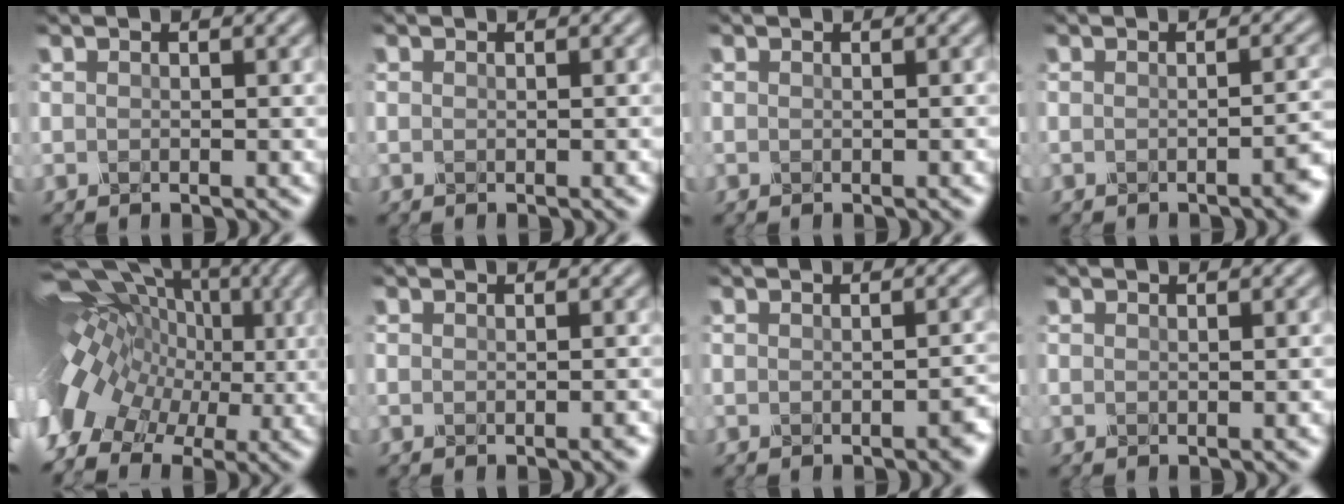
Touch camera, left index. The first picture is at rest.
{"total": 0.6, "force": [-0.1, 0.2, 0.5], "torque": [-0.003, -0.003, -0.001]}
{"total": 0.9, "force": [-0.2, 0.4, 0.8], "torque": [-0.003, -0.002, -0.002]}
{"total": 2.6, "force": [-1.2, 0.8, 2.1], "torque": [-0.017, 0.003, -0.022]}
{"total": 11.0, "force": [0.5, 8.3, 7.2], "torque": [-0.123, 0.012, 0.004]}
{"total": 1.5, "force": [-0.5, 0.7, 1.2], "torque": [0.001, 0.006, -0.010]}
{"total": 2.0, "force": [-1.1, 0.5, 1.6], "torque": [-0.018, 0.002, -0.017]}
{"total": 1.5, "force": [-0.2, 0.7, 1.3], "torque": [0.000, 0.003, -0.004]}